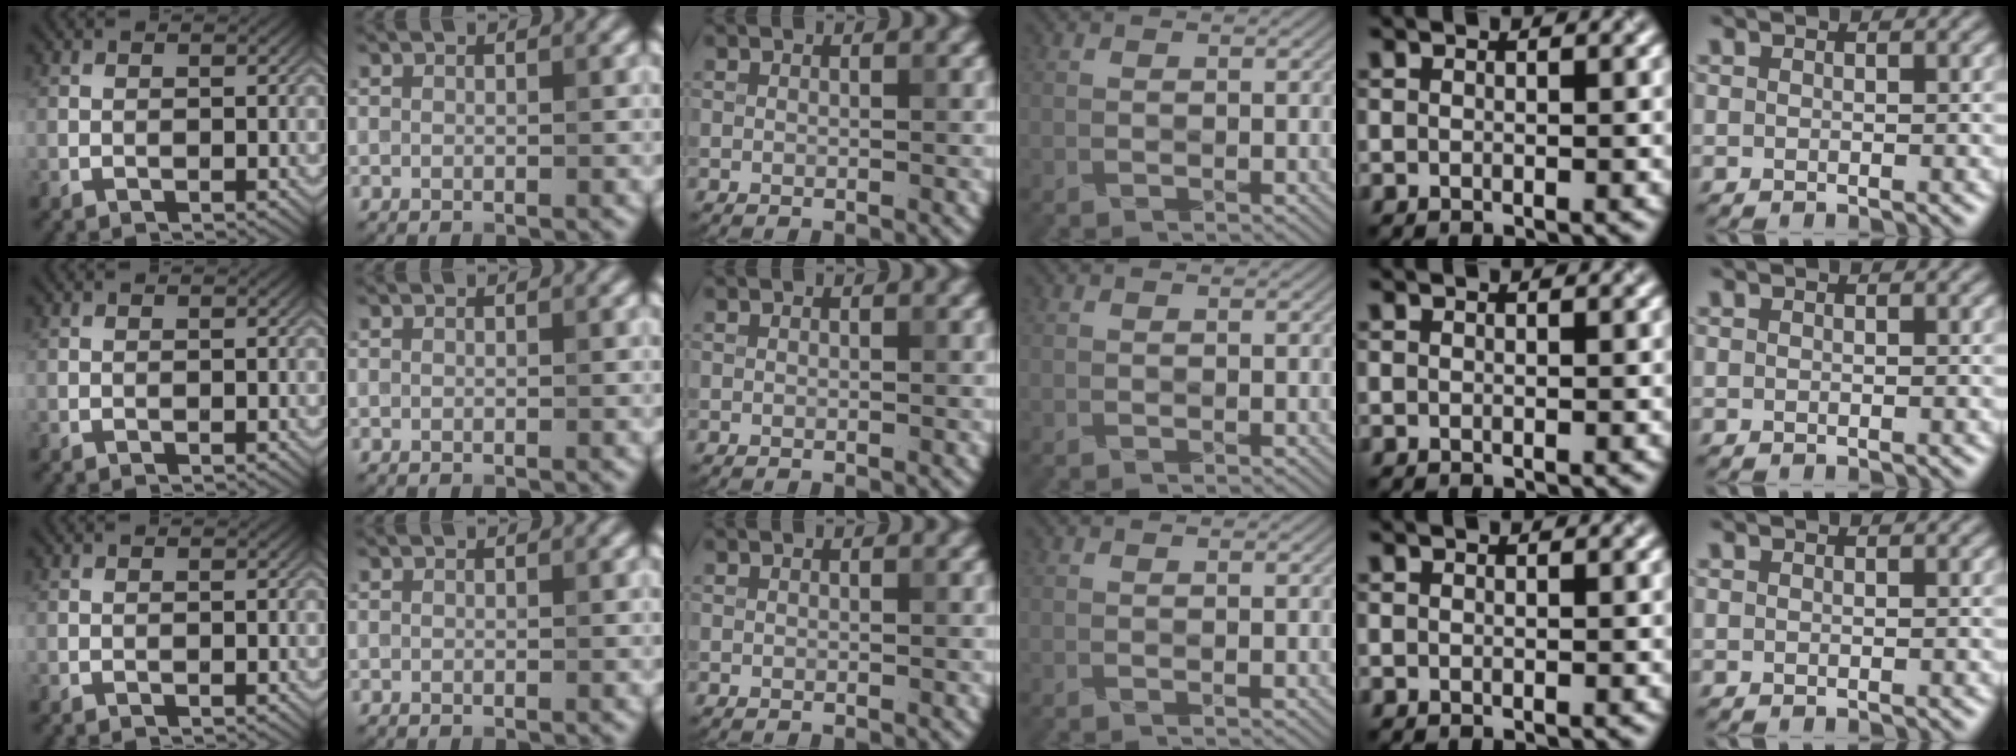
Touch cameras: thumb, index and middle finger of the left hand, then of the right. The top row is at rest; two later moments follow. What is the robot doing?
{"motion": "fold", "object": "aluminum foil"}